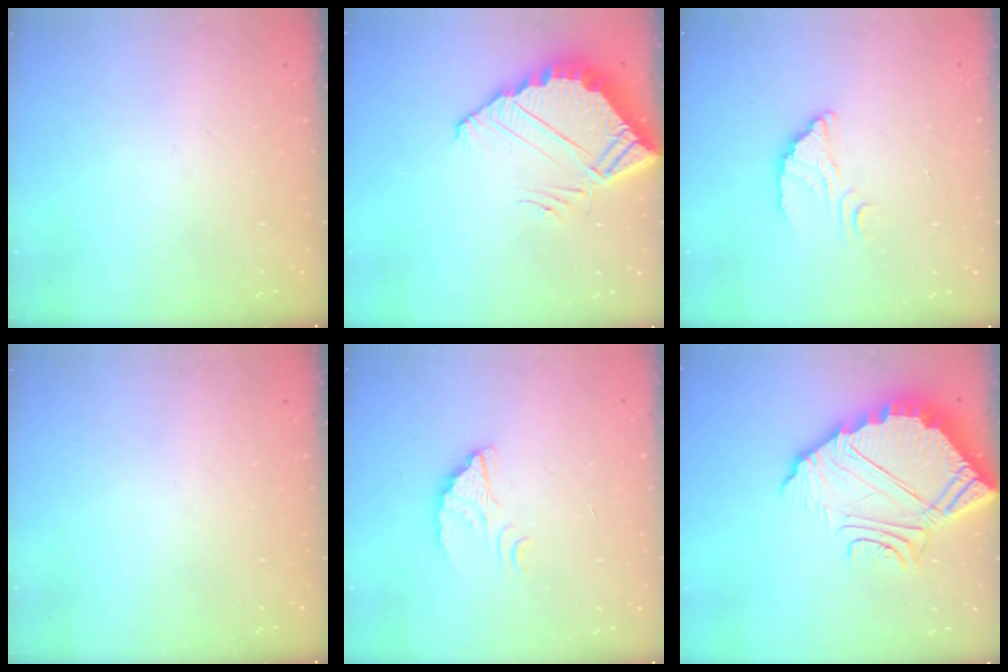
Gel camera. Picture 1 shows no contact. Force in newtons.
{"total": 6.3, "press": 6.3, "slide": 0.4}
{"total": 2.7, "press": 2.7, "slide": 0.1}
{"total": 0.0}
{"total": 2.5, "press": 2.5, "slide": 0.1}
{"total": 12.7, "press": 12.7, "slide": 0.8}